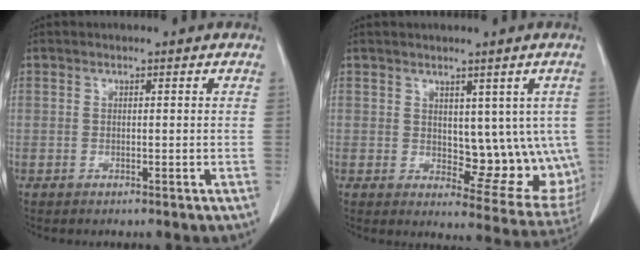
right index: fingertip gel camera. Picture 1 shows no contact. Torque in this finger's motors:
{"motor_torque": [0.27, 0.15, 0.17, 0.00]}